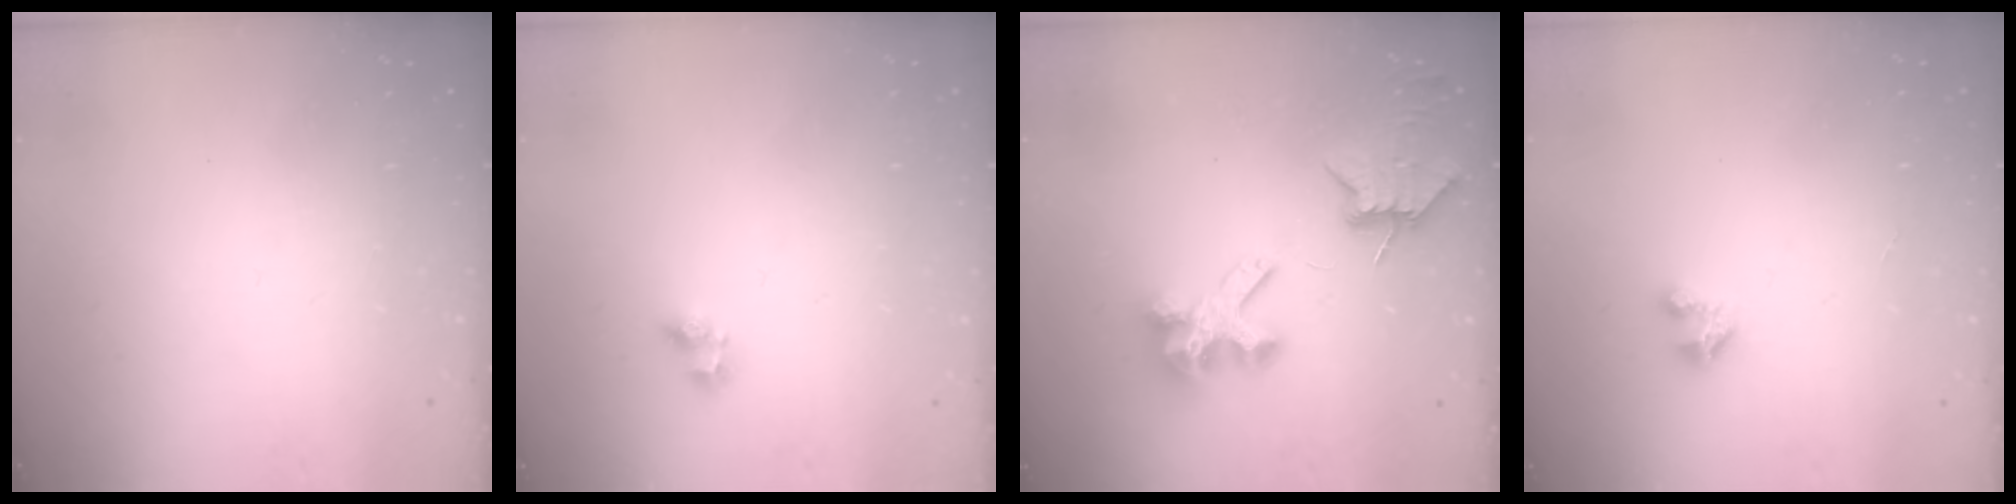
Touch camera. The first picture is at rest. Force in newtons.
{"total": 4.6, "press": 4.5, "slide": 0.5}
{"total": 6.7, "press": 6.7, "slide": 0.7}
{"total": 2.5, "press": 2.5, "slide": 0.3}